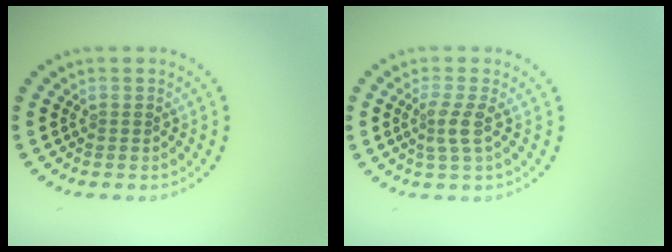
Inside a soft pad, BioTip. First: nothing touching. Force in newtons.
{"total": 2.0, "press": 1.4, "slide": 1.3}